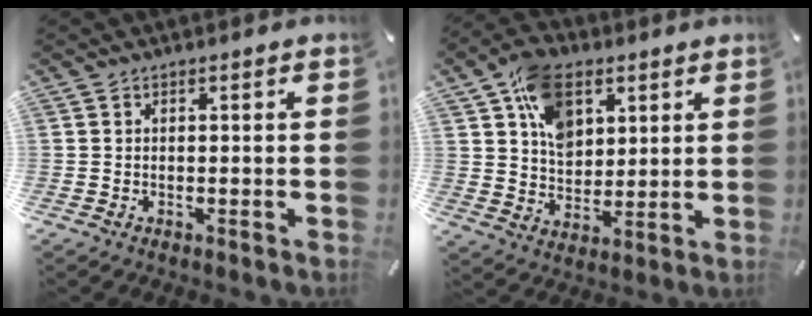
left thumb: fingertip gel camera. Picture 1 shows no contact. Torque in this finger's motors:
{"motor_torque": [1.67, 1.62, 1.17, -1.21, 0.42]}